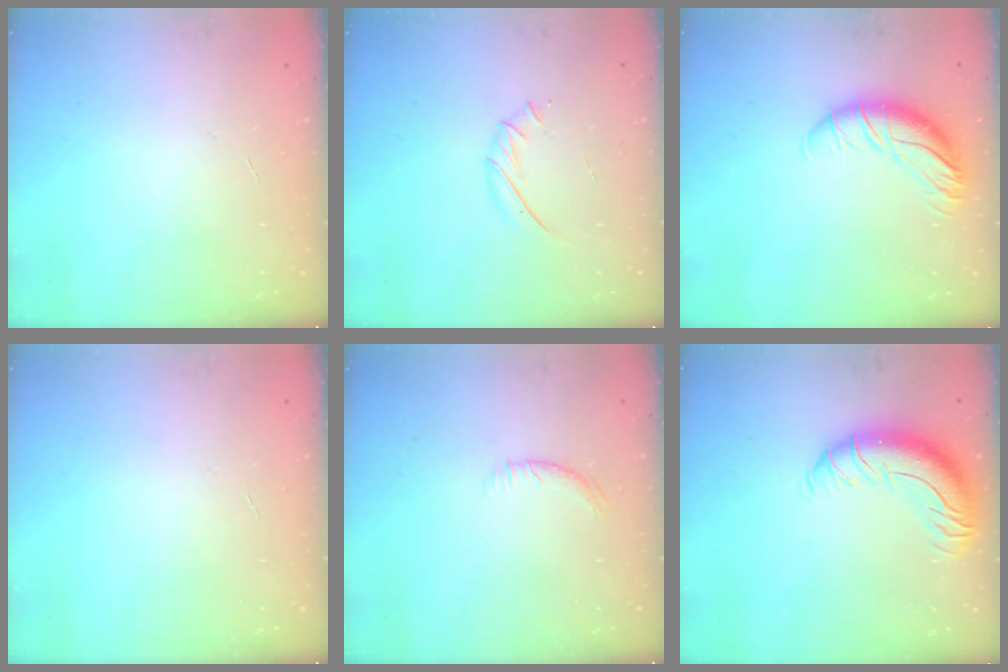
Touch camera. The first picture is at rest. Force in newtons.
{"total": 5.9, "press": 5.8, "slide": 1.5}
{"total": 11.7, "press": 11.6, "slide": 1.9}
{"total": 0.0}
{"total": 8.0, "press": 7.7, "slide": 2.1}
{"total": 13.3, "press": 13.0, "slide": 2.9}